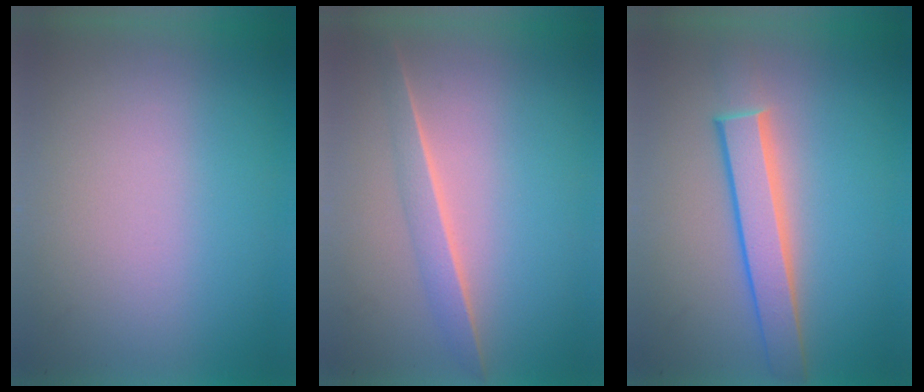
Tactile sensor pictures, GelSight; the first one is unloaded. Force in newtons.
{"total": 1.7}
{"total": 3.3}